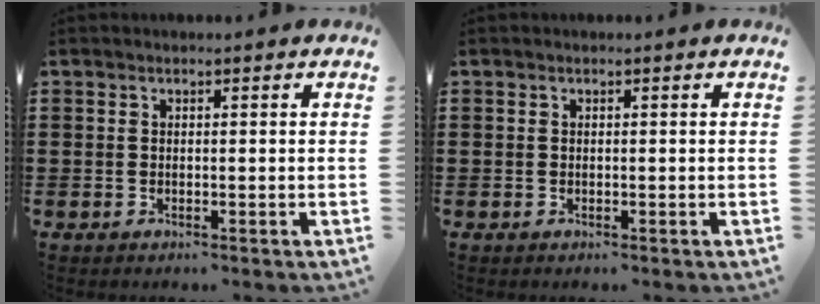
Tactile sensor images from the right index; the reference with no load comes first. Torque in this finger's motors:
{"motor_torque": [2.14, 0.00, 0.02, 0.00]}